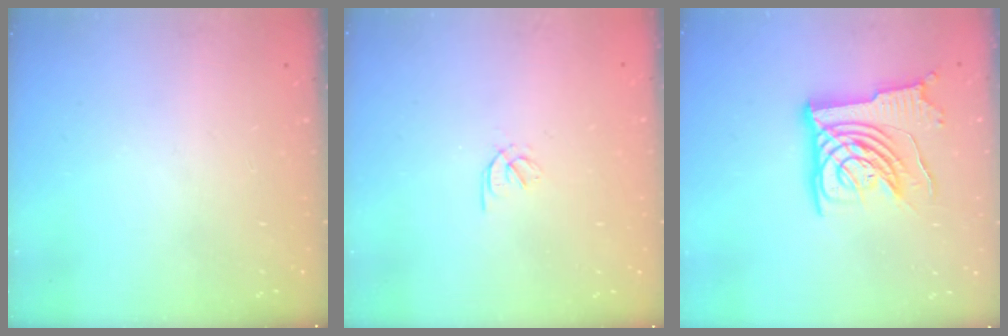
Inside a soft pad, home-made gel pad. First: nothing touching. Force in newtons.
{"total": 1.5, "press": 1.4, "slide": 0.5}
{"total": 14.6, "press": 14.5, "slide": 1.8}